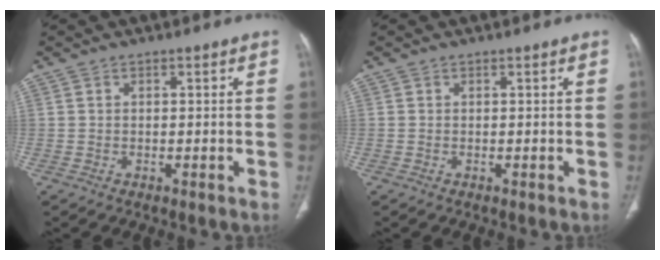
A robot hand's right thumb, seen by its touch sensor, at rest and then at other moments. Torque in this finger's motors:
{"motor_torque": [-0.05, 0.01, 0.35, 0.17, -0.02]}